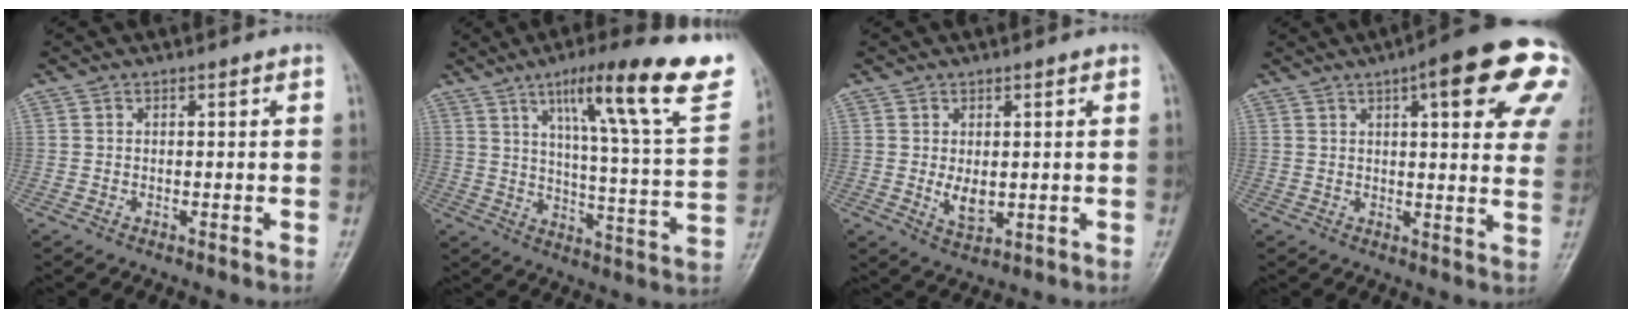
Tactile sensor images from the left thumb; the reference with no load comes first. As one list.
[{"total": 23.7, "force": [13.4, 3.4, 19.3], "torque": [-0.253, -0.043, 0.193]}, {"total": 4.2, "force": [0.1, 2.6, 3.2], "torque": [-0.044, -0.011, 0.010]}, {"total": 20.5, "force": [8.6, 5.4, 17.9], "torque": [-0.202, -0.007, 0.099]}]